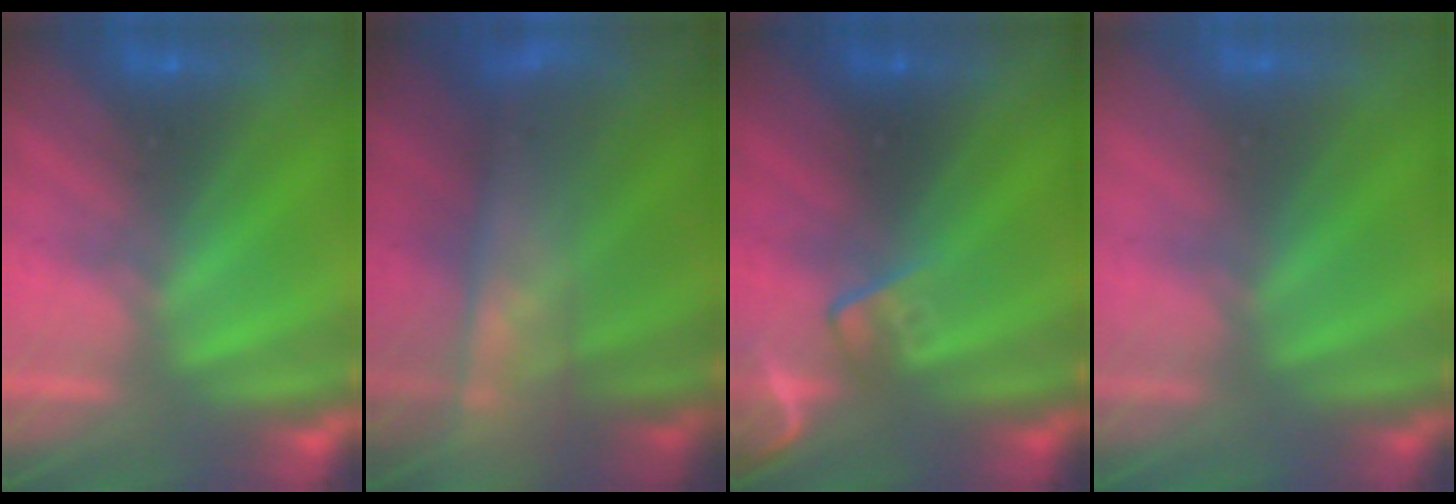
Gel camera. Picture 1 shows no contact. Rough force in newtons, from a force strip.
{"total": 7.8}
{"total": 2.4}
{"total": 2.5}